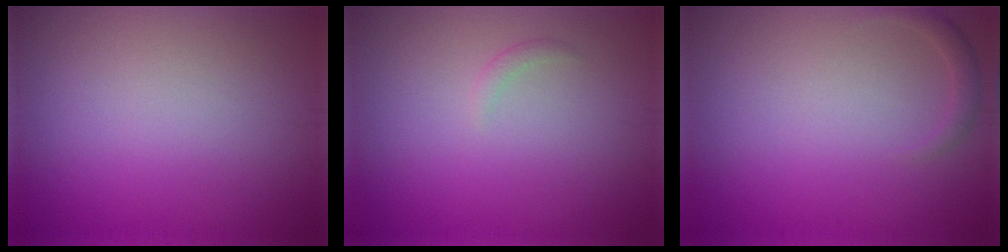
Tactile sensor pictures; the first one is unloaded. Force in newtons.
{"total": 0.7, "press": 0.7, "slide": 0.1}
{"total": 1.2, "press": 1.1, "slide": 0.1}